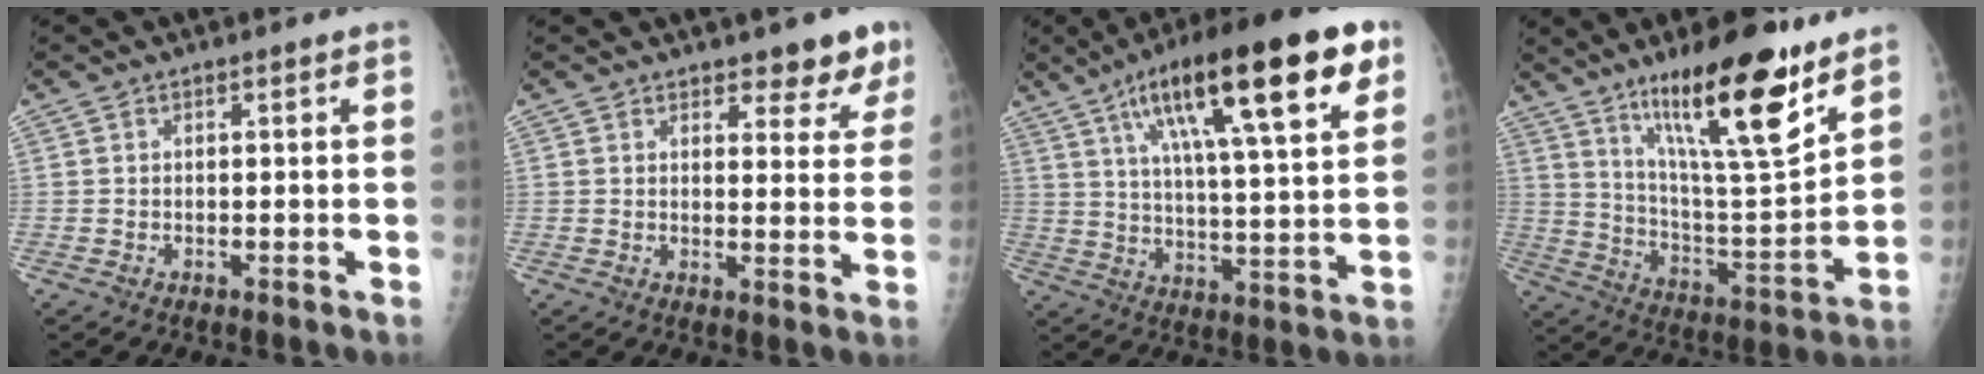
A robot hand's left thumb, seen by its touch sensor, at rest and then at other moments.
{"total": 6.7, "force": [5.2, 2.8, 3.0], "torque": [0.000, -0.031, 0.057]}
{"total": 24.9, "force": [12.4, 5.9, 20.8], "torque": [-0.311, -0.011, 0.195]}
{"total": 21.5, "force": [13.7, 4.7, 15.9], "torque": [-0.231, -0.074, 0.233]}